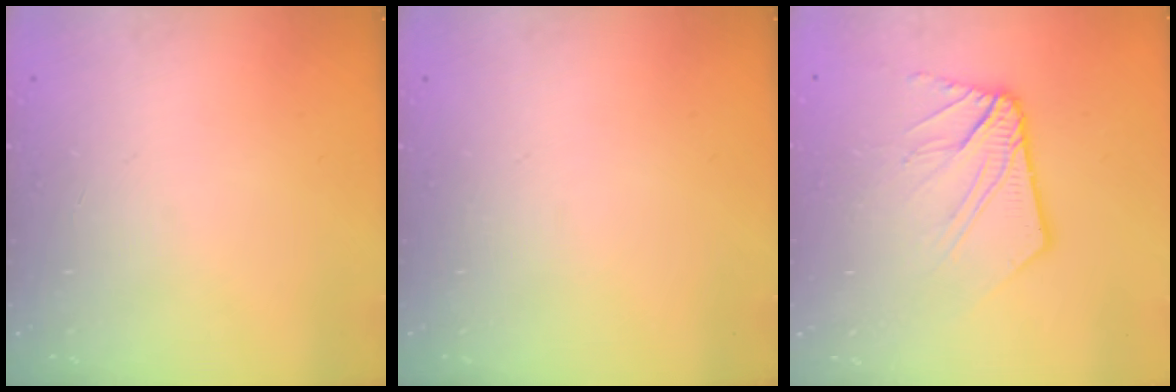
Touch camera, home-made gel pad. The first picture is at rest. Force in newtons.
{"total": 0.0}
{"total": 12.3, "press": 12.2, "slide": 1.5}